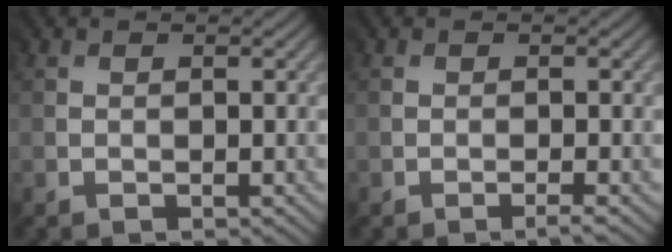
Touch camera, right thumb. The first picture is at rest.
{"total": 1.3, "force": [-1.0, -0.6, 0.5], "torque": [-0.009, 0.002, -0.020]}